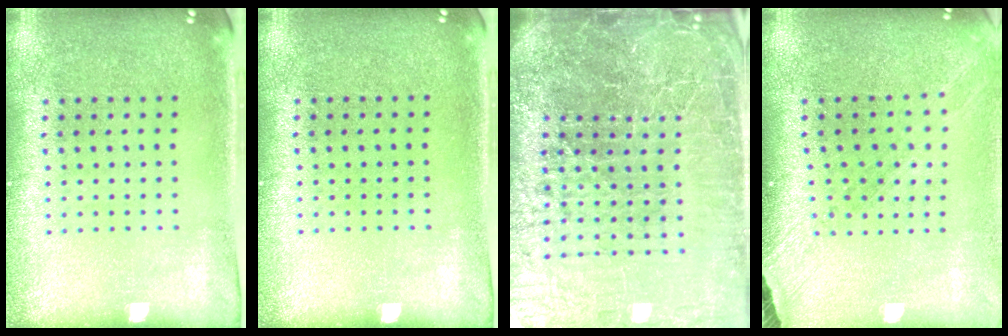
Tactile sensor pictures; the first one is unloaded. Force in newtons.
{"total": 0.0}
{"total": 7.7, "press": 6.7, "slide": 3.9}
{"total": 1.5, "press": 1.4, "slide": 0.3}